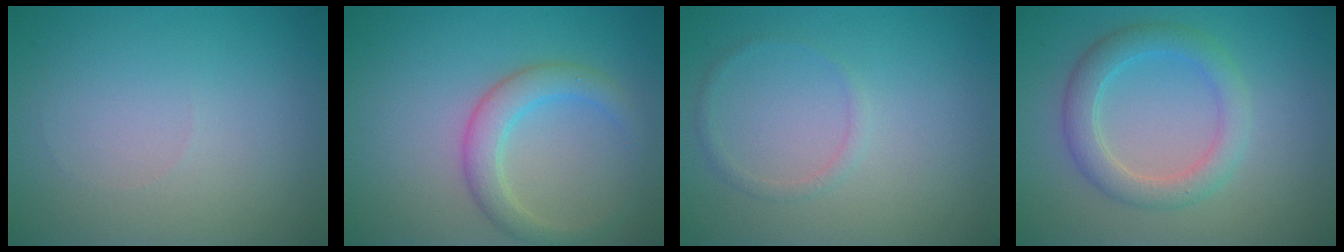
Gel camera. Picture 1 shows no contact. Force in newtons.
{"total": 3.2, "press": 3.2, "slide": 0.0}
{"total": 1.0, "press": 1.0, "slide": 0.0}
{"total": 3.6, "press": 3.6, "slide": 0.0}